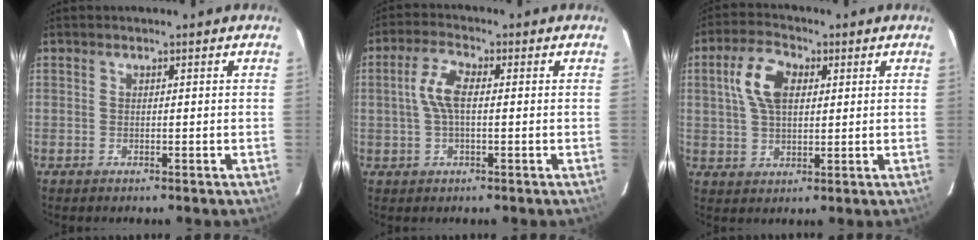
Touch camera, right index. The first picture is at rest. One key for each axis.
{"total": 5.5, "fx": 0.3, "fy": 2.1, "fz": 5.1, "tx": -0.106, "ty": 0.013, "tz": 0.007}
{"total": 8.7, "fx": 2.5, "fy": 5.0, "fz": 6.7, "tx": -0.134, "ty": 0.023, "tz": 0.047}